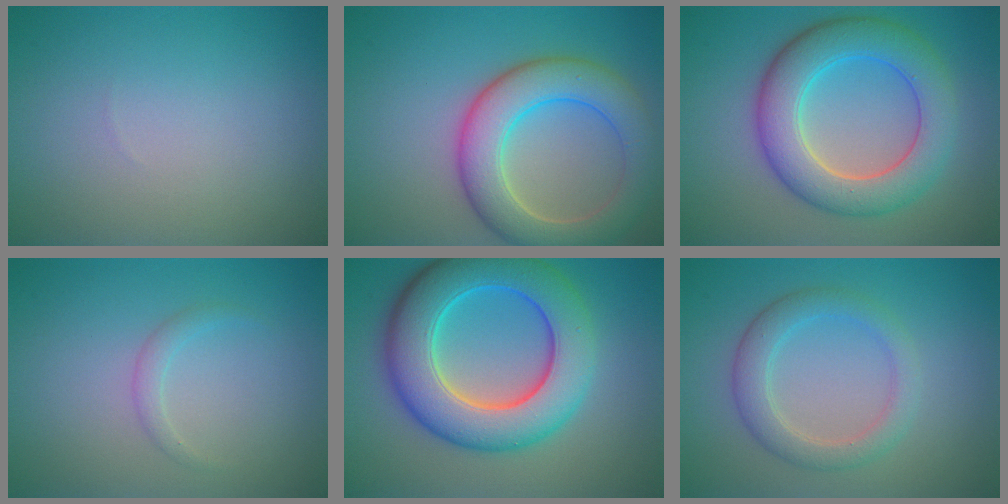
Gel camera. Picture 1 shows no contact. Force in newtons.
{"total": 7.3, "press": 7.3, "slide": 0.4}
{"total": 7.5, "press": 7.5, "slide": 0.4}
{"total": 1.1, "press": 1.1, "slide": 0.0}
{"total": 10.4, "press": 10.4, "slide": 0.2}
{"total": 3.3, "press": 3.3, "slide": 0.1}